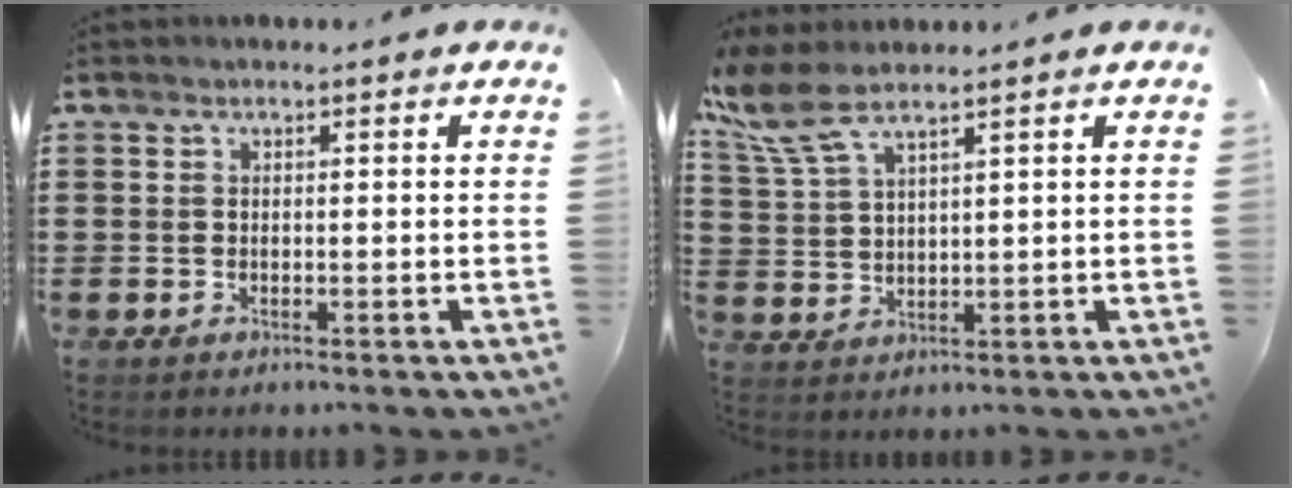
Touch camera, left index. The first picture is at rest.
{"total": 6.2, "force": [4.5, 1.3, 4.0], "torque": [-0.109, -0.015, 0.077]}